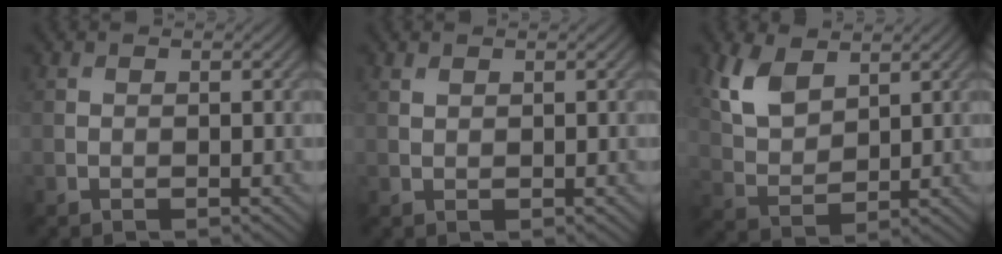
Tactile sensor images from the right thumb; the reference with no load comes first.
{"total": 0.7, "force": [0.6, 0.3, 0.3], "torque": [-0.013, 0.000, 0.014]}
{"total": 6.5, "force": [3.6, 3.6, 4.0], "torque": [-0.099, -0.003, 0.075]}